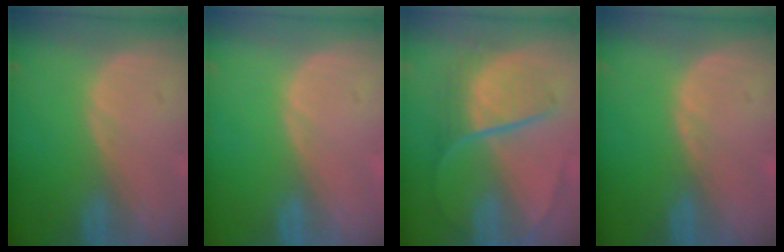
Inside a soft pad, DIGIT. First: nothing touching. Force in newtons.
{"total": 0.0}
{"total": 9.0, "press": 7.5, "slide": 5.0}
{"total": 0.5, "press": 0.5, "slide": 0.2}